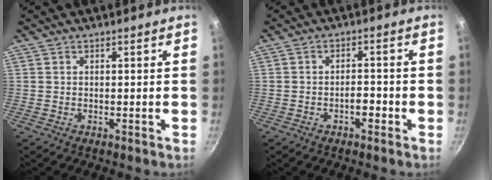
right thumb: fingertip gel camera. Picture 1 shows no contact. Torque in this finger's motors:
{"motor_torque": [0.63, 0.14, 0.02, -0.24, 0.01]}